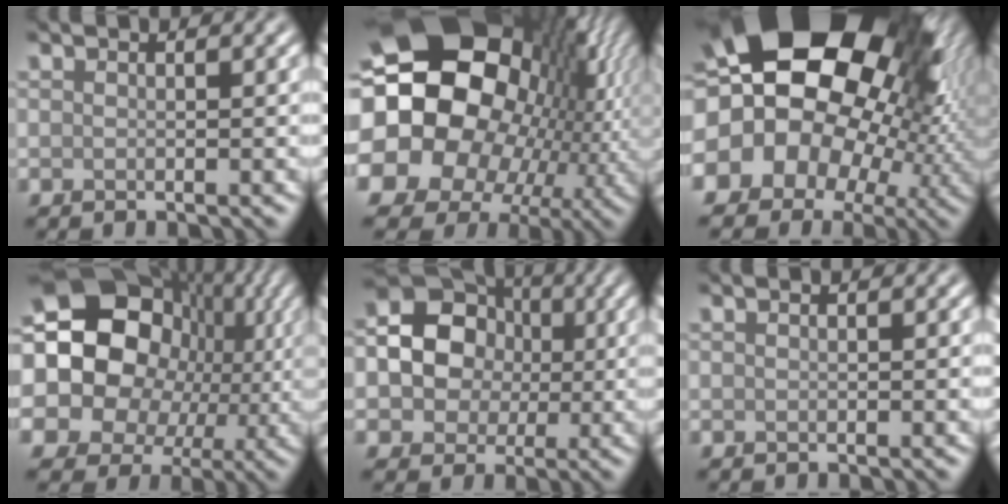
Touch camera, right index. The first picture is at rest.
{"total": 24.1, "force": [0.0, 20.1, 13.3], "torque": [-0.256, 0.000, -0.034]}
{"total": 22.1, "force": [3.7, 16.1, 14.8], "torque": [-0.215, 0.018, 0.027]}
{"total": 21.6, "force": [2.5, 18.3, 11.2], "torque": [-0.219, 0.029, 0.004]}
{"total": 10.2, "force": [0.5, 8.8, 5.2], "torque": [-0.097, 0.036, -0.007]}
{"total": 0.0}